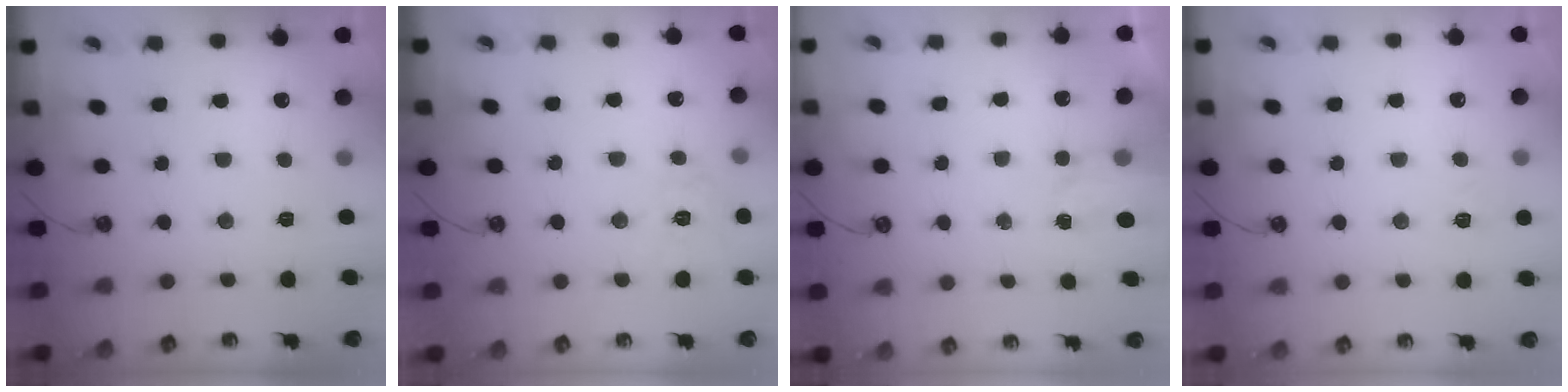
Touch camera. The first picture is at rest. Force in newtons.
{"total": 10.4, "press": 10.4, "slide": 1.0}
{"total": 2.6, "press": 2.6, "slide": 0.3}
{"total": 6.3, "press": 6.3, "slide": 0.6}